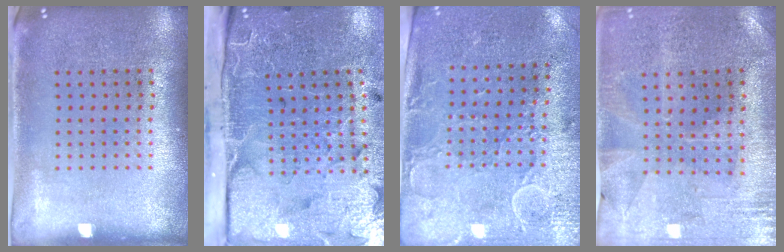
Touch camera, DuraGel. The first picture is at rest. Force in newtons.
{"total": 5.0, "press": 4.0, "slide": 3.1}
{"total": 2.9, "press": 2.5, "slide": 1.6}
{"total": 0.5, "press": 0.5, "slide": 0.3}